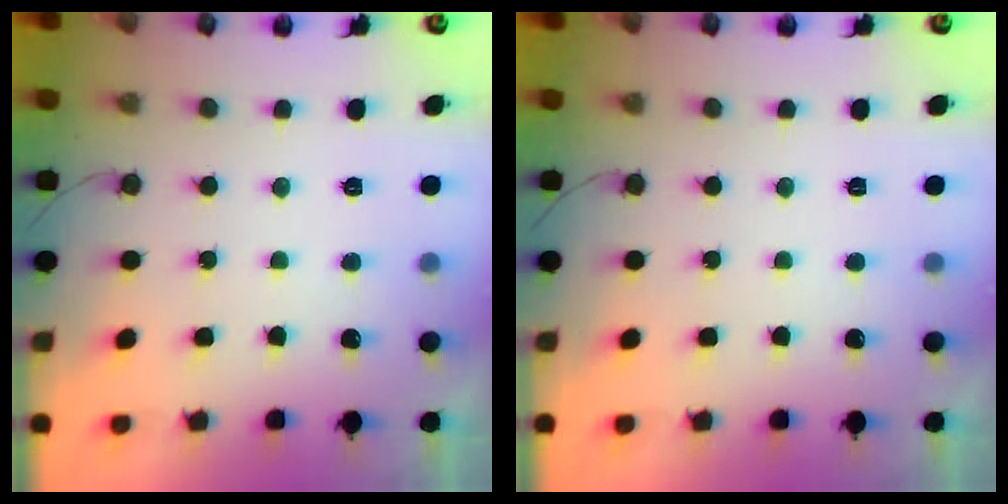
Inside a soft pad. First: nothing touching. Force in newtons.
{"total": 0.0}